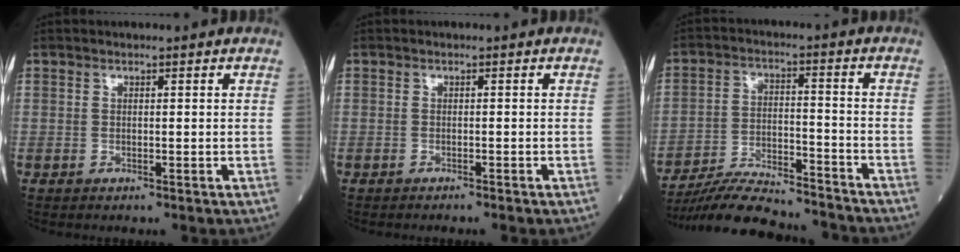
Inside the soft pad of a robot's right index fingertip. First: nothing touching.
{"total": 2.1, "force": [-1.8, -0.1, 1.1], "torque": [-0.019, 0.000, -0.017]}
{"total": 15.9, "force": [-15.0, 1.6, 4.9], "torque": [-0.096, 0.000, -0.235]}